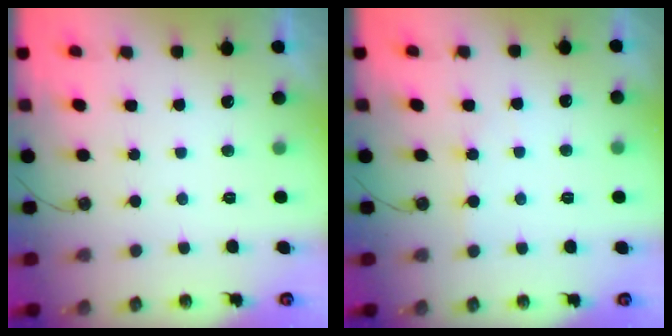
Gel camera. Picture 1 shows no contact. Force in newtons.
{"total": 2.9, "press": 2.9, "slide": 0.5}